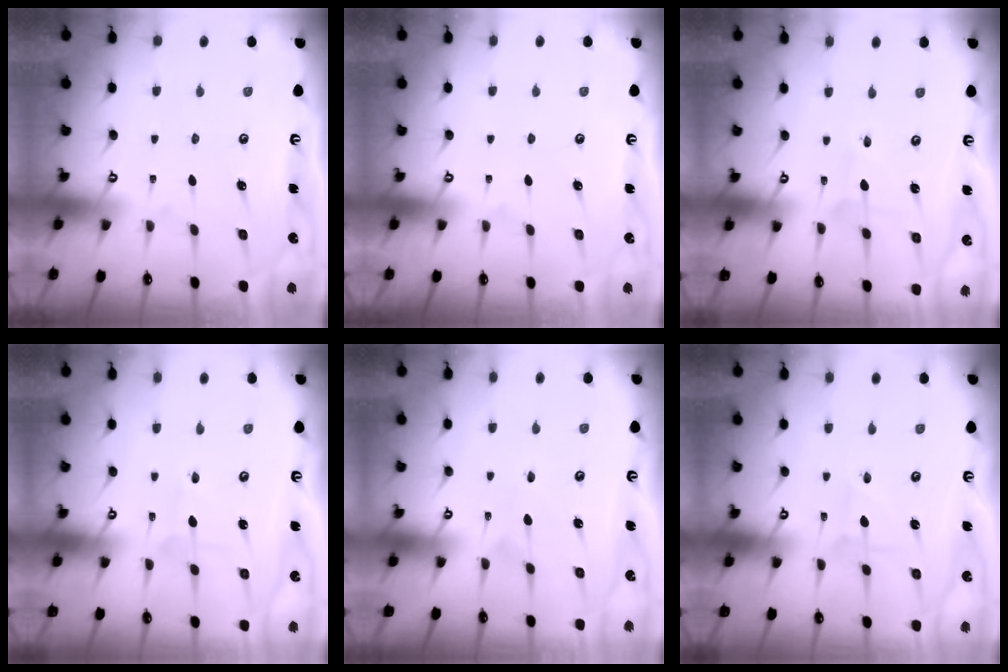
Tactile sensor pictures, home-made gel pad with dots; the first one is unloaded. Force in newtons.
{"total": 0.0}
{"total": 1.4, "press": 1.4, "slide": 0.1}
{"total": 1.6, "press": 1.6, "slide": 0.2}
{"total": 1.9, "press": 1.9, "slide": 0.2}
{"total": 1.7, "press": 1.7, "slide": 0.1}